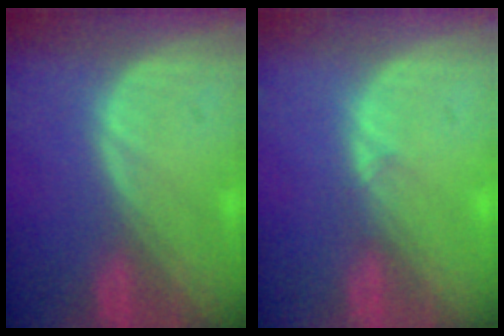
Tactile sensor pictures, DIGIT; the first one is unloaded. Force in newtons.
{"total": 0.6, "press": 0.6, "slide": 0.1}